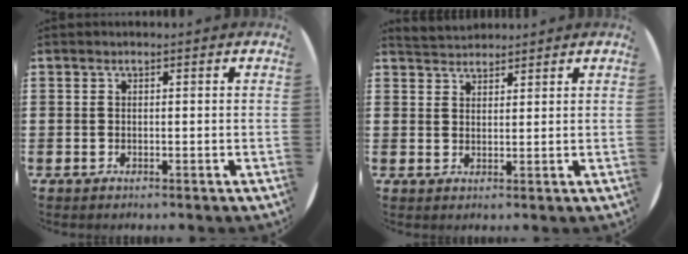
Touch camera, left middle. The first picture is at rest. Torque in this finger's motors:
{"motor_torque": [0.23, -0.24, 0.00, 0.00]}